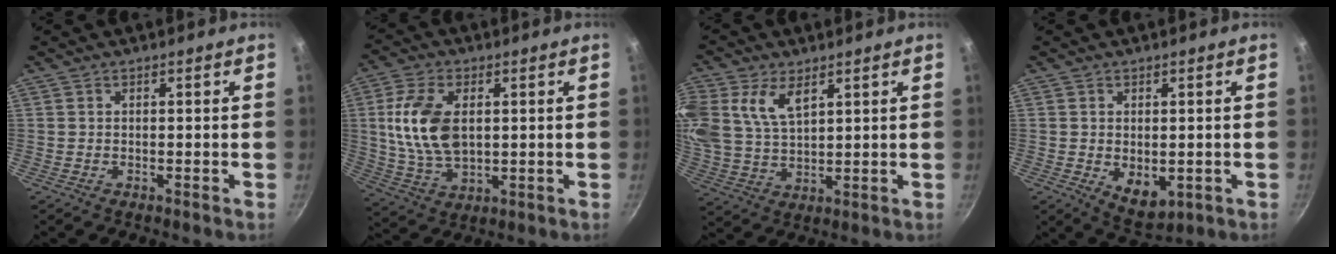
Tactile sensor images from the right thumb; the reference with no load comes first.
{"total": 13.3, "force": [2.0, 8.0, 10.5], "torque": [-0.193, -0.010, 0.044]}
{"total": 11.4, "force": [5.1, 6.8, 7.6], "torque": [-0.155, -0.014, 0.104]}
{"total": 6.4, "force": [-0.7, 4.1, 4.9], "torque": [-0.062, -0.014, 0.003]}